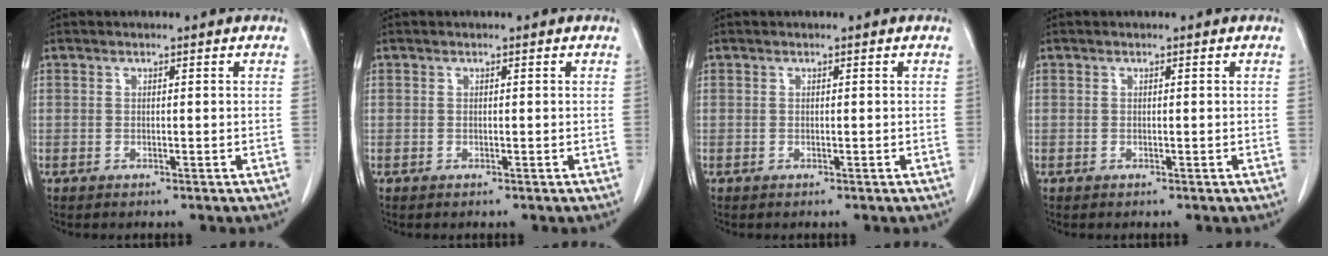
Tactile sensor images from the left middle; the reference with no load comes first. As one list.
[{"total": 0.0}, {"total": 0.0}, {"total": 0.0}]